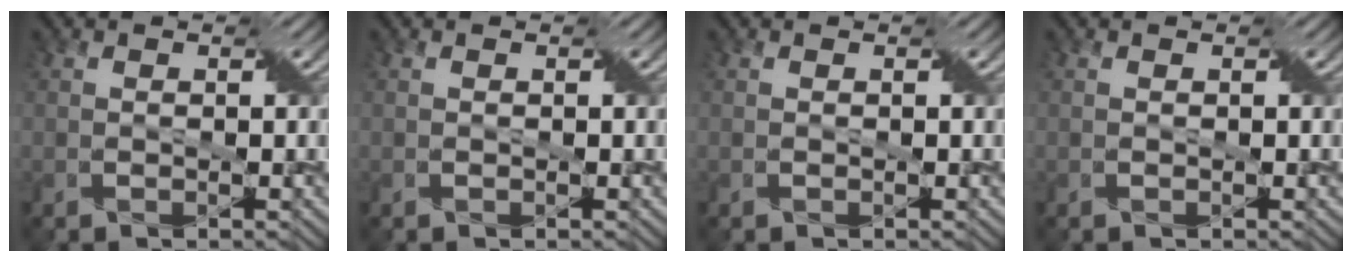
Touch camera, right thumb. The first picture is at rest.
{"total": 0.0}
{"total": 0.0}
{"total": 0.0}